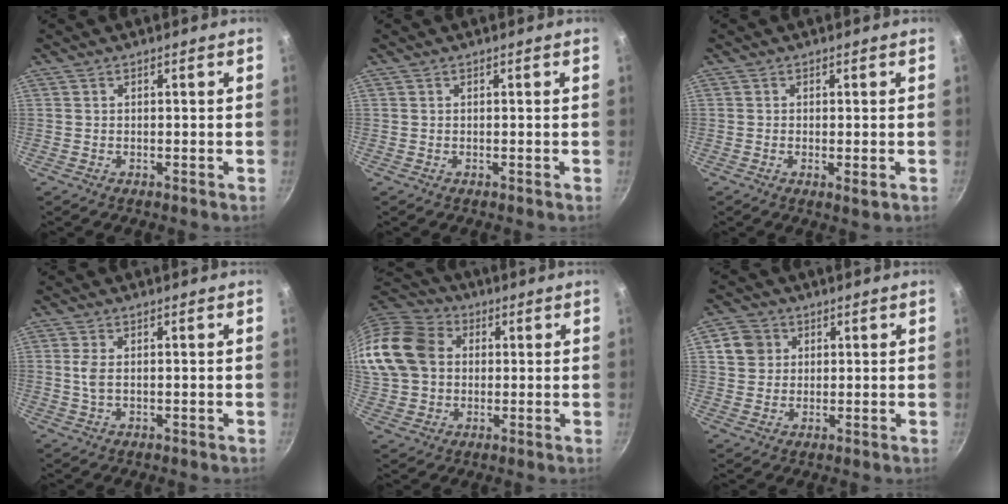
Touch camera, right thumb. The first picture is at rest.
{"total": 0.0}
{"total": 1.8, "force": [-0.4, 0.5, 1.7], "torque": [-0.031, -0.007, -0.007]}
{"total": 2.8, "force": [0.1, 1.3, 2.5], "torque": [-0.057, 0.002, 0.002]}
{"total": 18.1, "force": [2.8, 14.6, 10.3], "torque": [-0.197, 0.026, 0.043]}
{"total": 5.7, "force": [1.8, 5.1, 1.7], "torque": [0.000, 0.008, 0.028]}